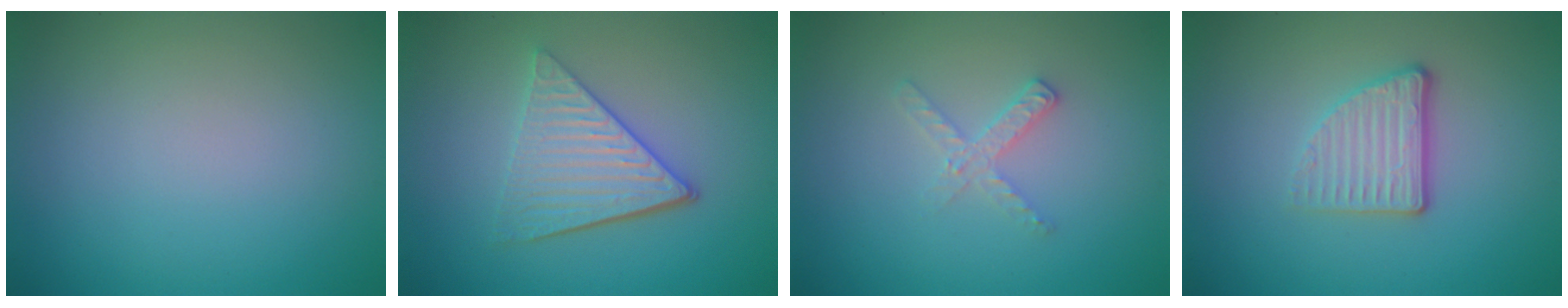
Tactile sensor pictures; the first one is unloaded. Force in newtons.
{"total": 4.5, "press": 3.5, "slide": 2.8}
{"total": 1.7, "press": 1.7, "slide": 0.2}
{"total": 3.4, "press": 2.7, "slide": 2.1}